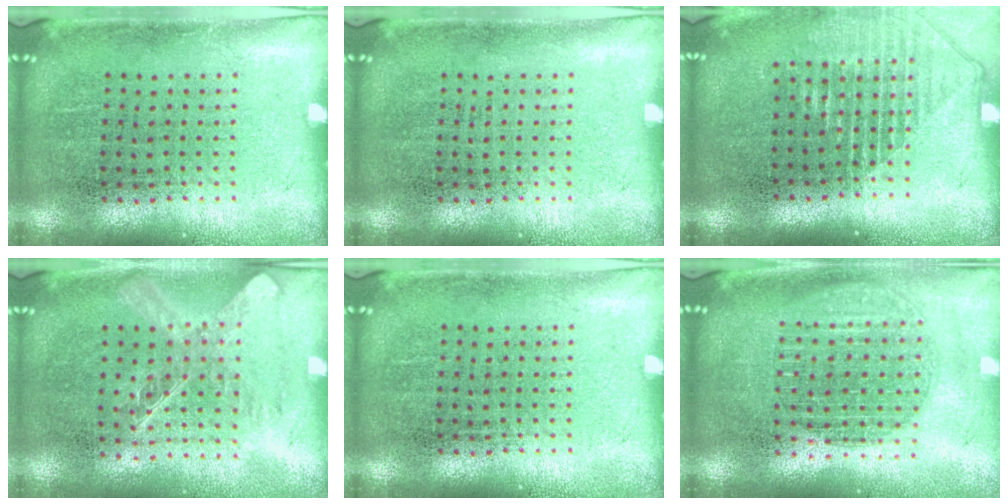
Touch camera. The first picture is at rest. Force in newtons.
{"total": 0.0}
{"total": 1.3, "press": 1.2, "slide": 0.6}
{"total": 1.6, "press": 1.4, "slide": 0.8}
{"total": 0.0}
{"total": 1.7, "press": 1.5, "slide": 0.9}